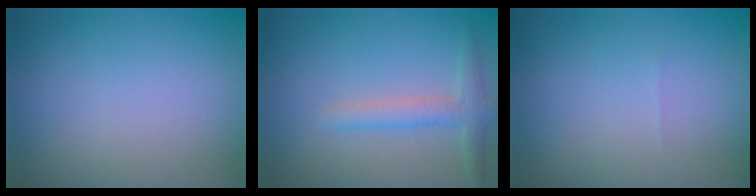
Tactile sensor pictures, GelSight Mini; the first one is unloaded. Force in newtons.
{"total": 2.4, "press": 2.4, "slide": 0.1}
{"total": 0.0}